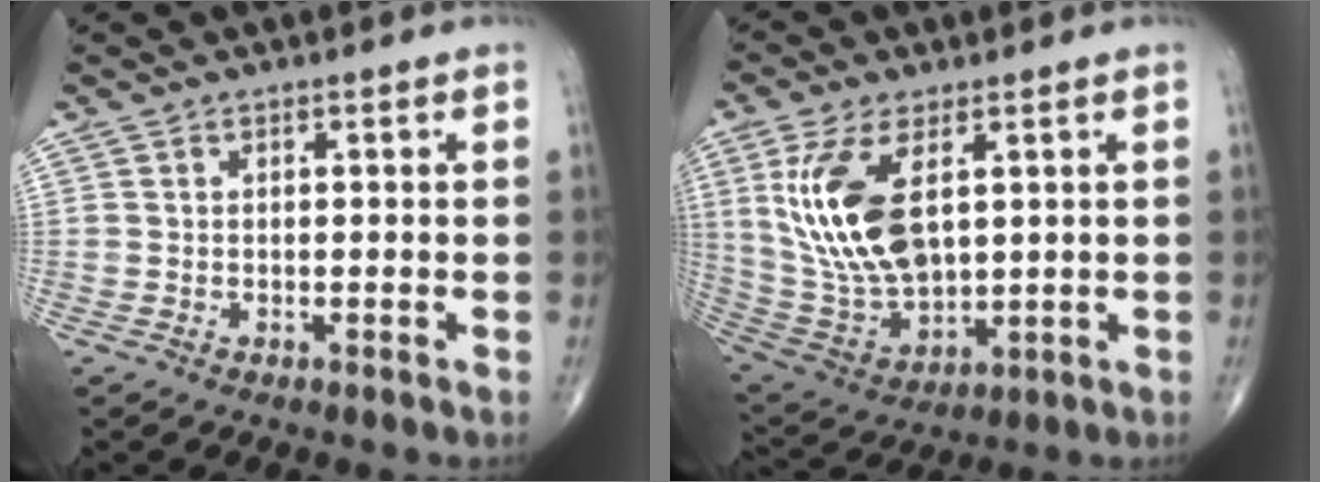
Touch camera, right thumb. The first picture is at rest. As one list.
[{"total": 16.2, "force": [4.3, 8.2, 13.3], "torque": [-0.267, -0.021, 0.098]}]